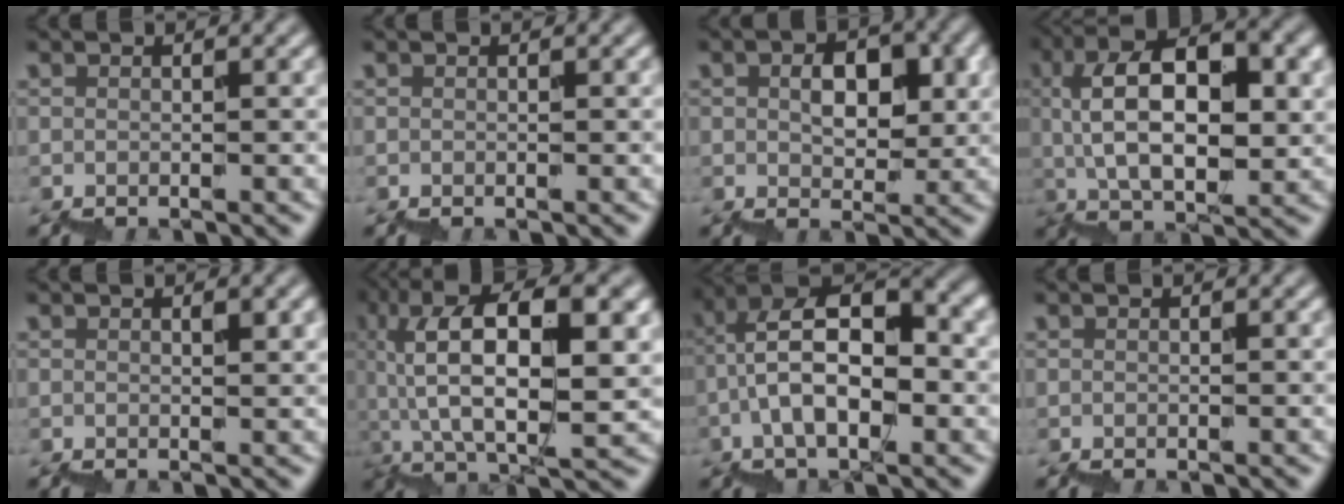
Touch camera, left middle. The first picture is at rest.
{"total": 0.0}
{"total": 3.8, "force": [2.2, 2.2, 2.2], "torque": [-0.023, 0.016, 0.032]}
{"total": 9.6, "force": [3.7, 3.9, 7.9], "torque": [-0.131, 0.023, 0.062]}
{"total": 1.0, "force": [0.9, 0.1, 0.5], "torque": [-0.004, 0.003, 0.005]}
{"total": 10.8, "force": [4.8, 3.6, 8.9], "torque": [-0.156, 0.023, 0.082]}
{"total": 8.4, "force": [0.0, 4.4, 7.1], "torque": [-0.129, 0.029, -0.001]}
{"total": 0.0}